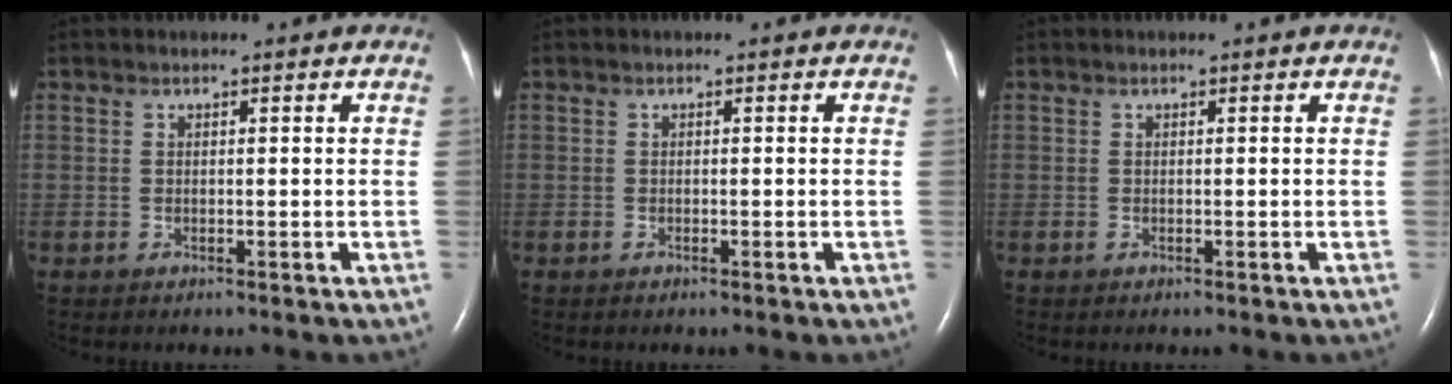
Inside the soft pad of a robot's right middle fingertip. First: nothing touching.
{"total": 0.0}
{"total": 0.0}